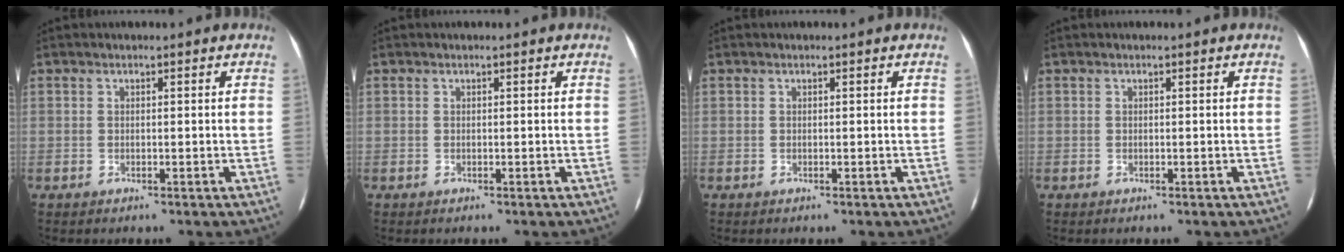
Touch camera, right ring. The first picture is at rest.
{"total": 0.0}
{"total": 0.0}
{"total": 0.0}